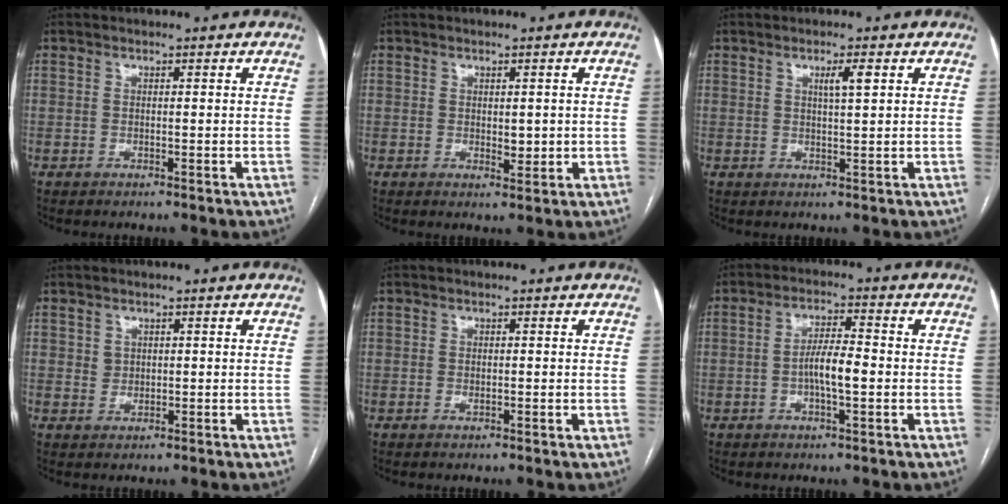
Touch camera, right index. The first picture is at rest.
{"total": 2.4, "force": [0.1, 1.2, 2.1], "torque": [-0.032, -0.006, 0.006]}
{"total": 2.6, "force": [1.1, 0.1, 2.3], "torque": [-0.041, 0.000, 0.018]}
{"total": 1.4, "force": [0.6, 1.3, 0.4], "torque": [-0.003, -0.003, 0.010]}
{"total": 0.9, "force": [-0.2, 0.4, 0.8], "torque": [-0.017, -0.003, -0.002]}
{"total": 5.4, "force": [-1.0, 1.1, 5.2], "torque": [-0.101, 0.005, -0.019]}